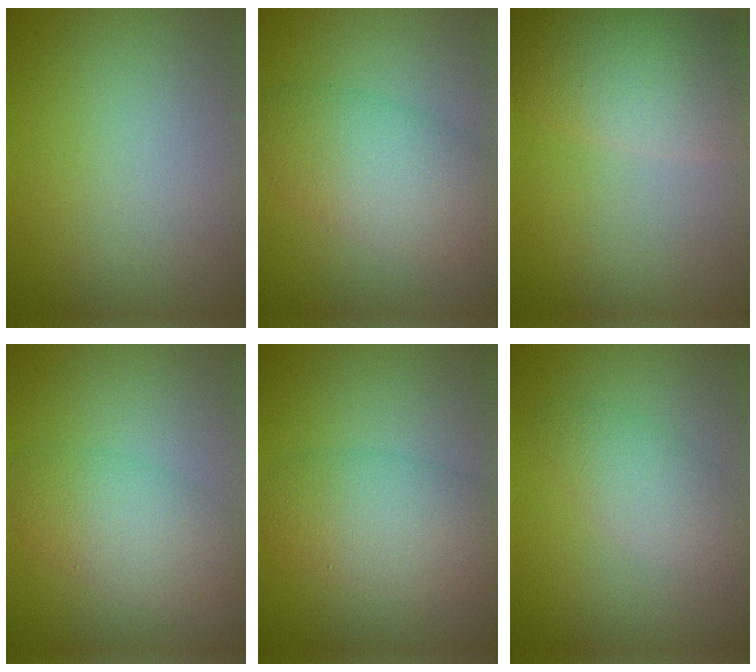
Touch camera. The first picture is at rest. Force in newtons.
{"total": 6.6, "press": 6.6, "slide": 0.3}
{"total": 7.1, "press": 7.0, "slide": 0.4}
{"total": 5.0, "press": 5.0, "slide": 0.3}
{"total": 5.4, "press": 5.4, "slide": 0.2}
{"total": 2.9, "press": 2.9, "slide": 0.1}